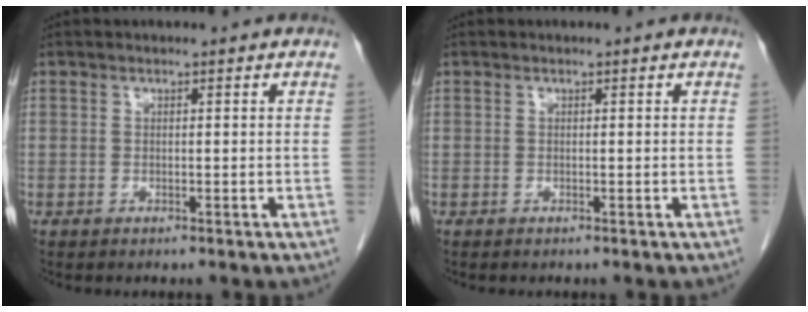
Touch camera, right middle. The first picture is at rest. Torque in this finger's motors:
{"motor_torque": [-0.22, -0.03, -0.02, 0.00]}